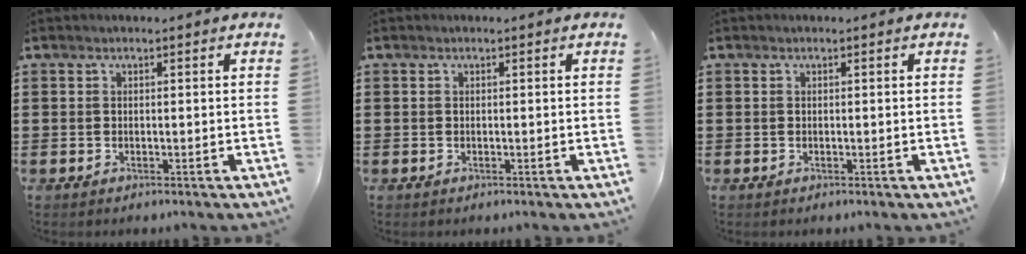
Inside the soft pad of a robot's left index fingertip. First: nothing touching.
{"total": 0.0}
{"total": 0.0}